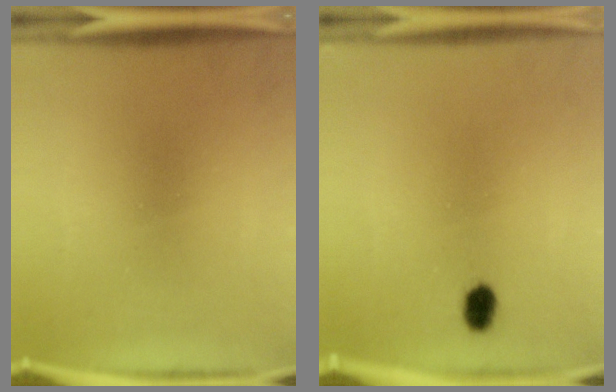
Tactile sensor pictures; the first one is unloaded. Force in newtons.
{"total": 2.7}